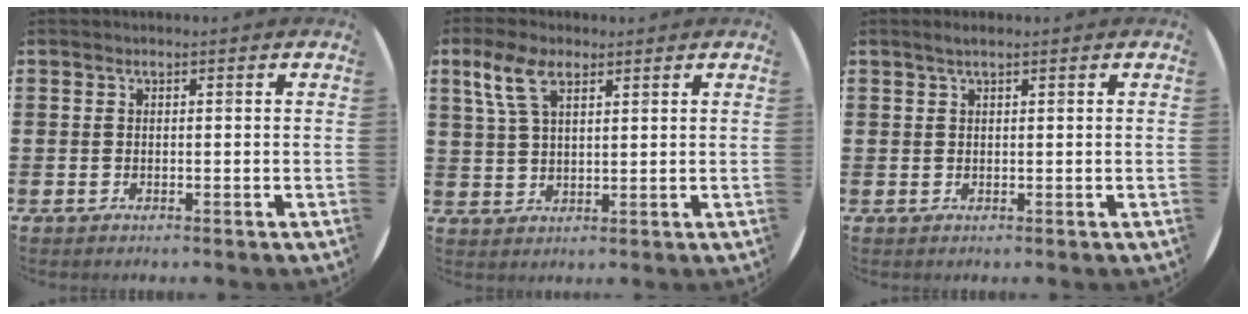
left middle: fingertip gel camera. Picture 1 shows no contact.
{"total": 5.5, "force": [3.8, 2.3, 3.3], "torque": [-0.066, 0.000, 0.067]}
{"total": 0.9, "force": [0.6, 0.0, 0.7], "torque": [-0.012, 0.004, 0.010]}